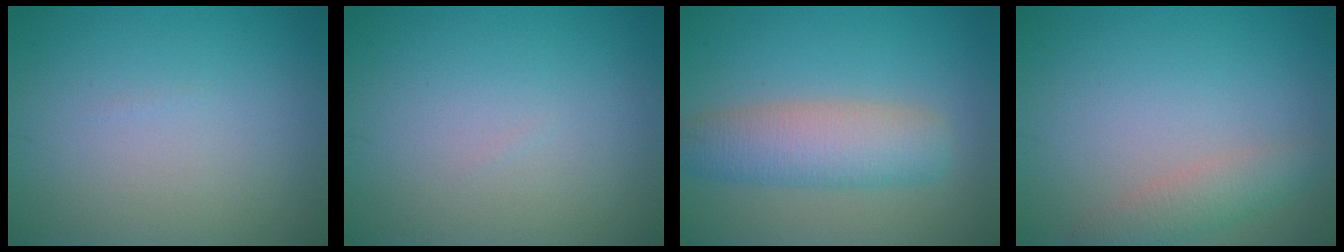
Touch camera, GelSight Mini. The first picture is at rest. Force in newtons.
{"total": 0.0}
{"total": 5.2, "press": 5.2, "slide": 0.2}
{"total": 2.4, "press": 2.4, "slide": 0.2}